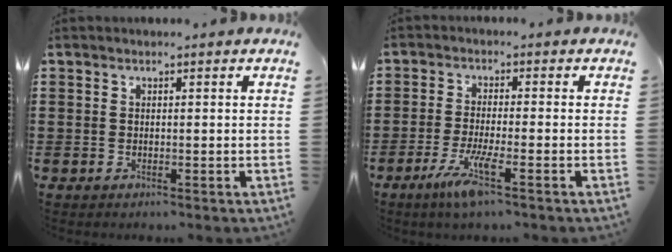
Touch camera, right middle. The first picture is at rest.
{"total": 5.6, "force": [-3.0, 0.3, 4.7], "torque": [-0.095, -0.014, -0.054]}